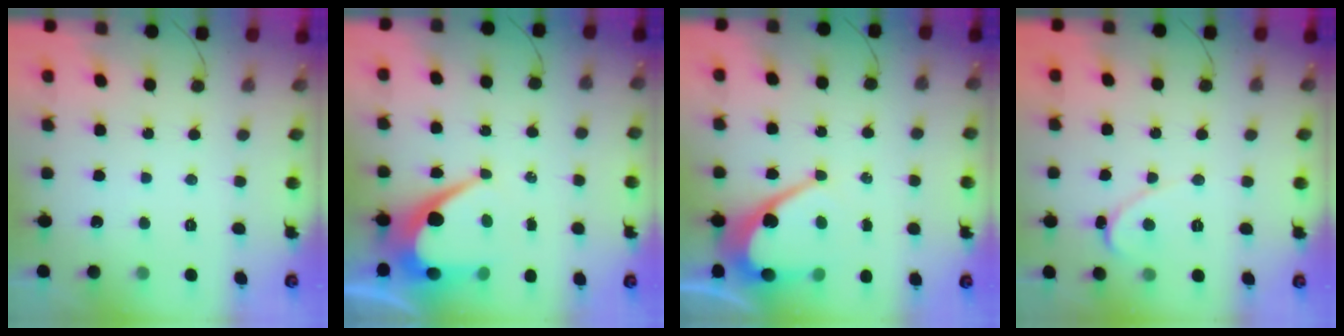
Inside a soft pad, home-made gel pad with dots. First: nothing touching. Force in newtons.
{"total": 10.0, "press": 9.9, "slide": 0.9}
{"total": 10.9, "press": 10.9, "slide": 1.0}
{"total": 1.7, "press": 1.7, "slide": 0.2}